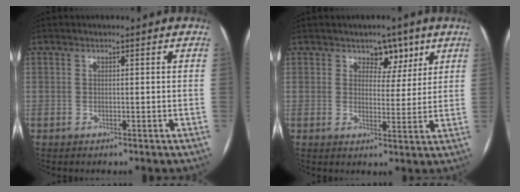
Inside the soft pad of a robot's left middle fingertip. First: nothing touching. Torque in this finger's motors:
{"motor_torque": [0.02, -0.07, 0.00, 0.01]}